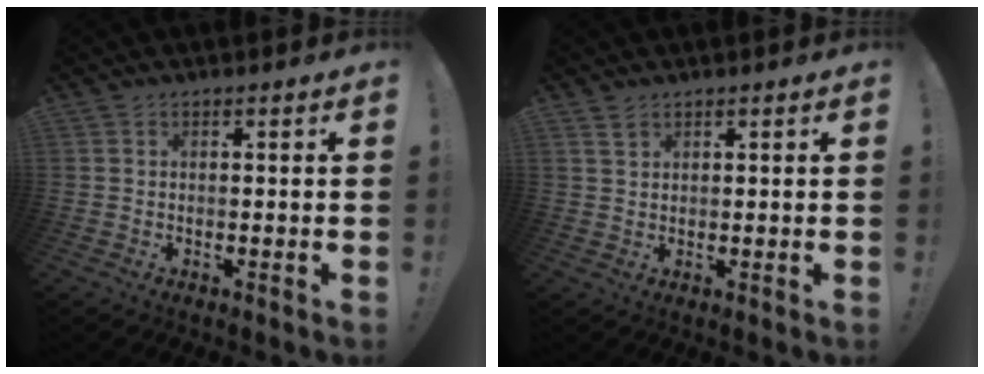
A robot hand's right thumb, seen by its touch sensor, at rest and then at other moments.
{"total": 2.2, "force": [1.7, 1.2, 0.8], "torque": [-0.001, -0.010, 0.029]}